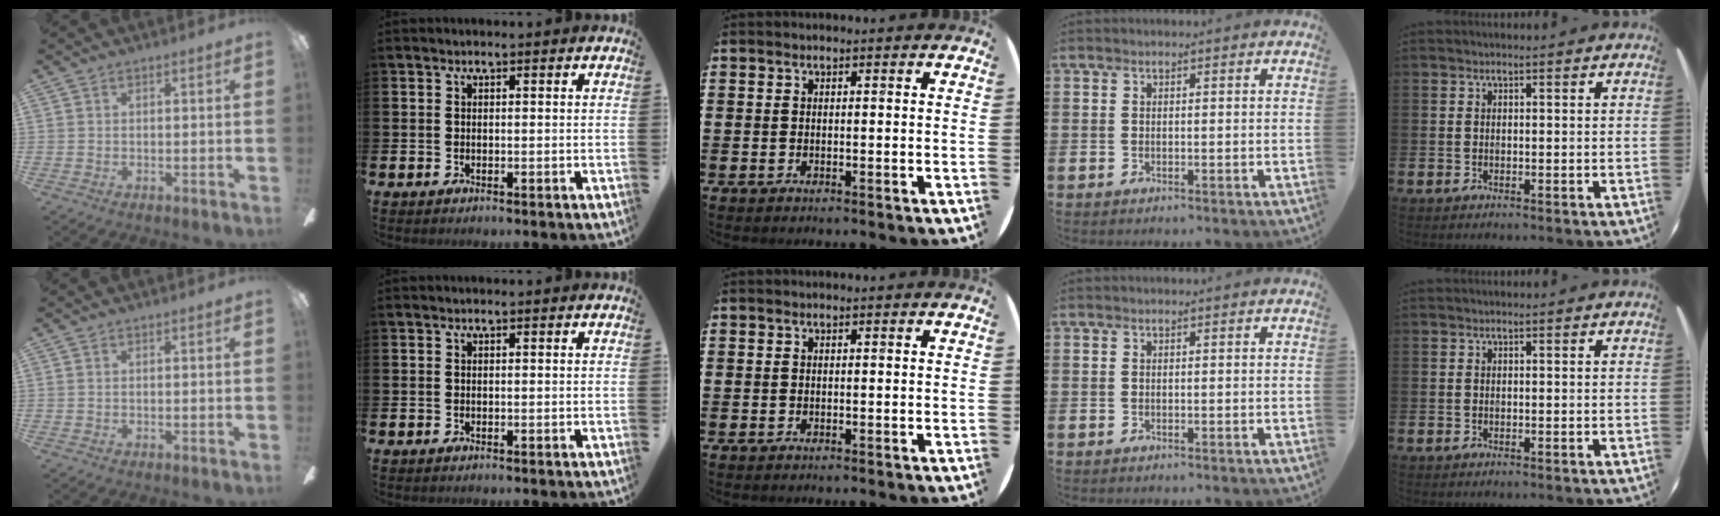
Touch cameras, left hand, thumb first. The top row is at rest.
{}